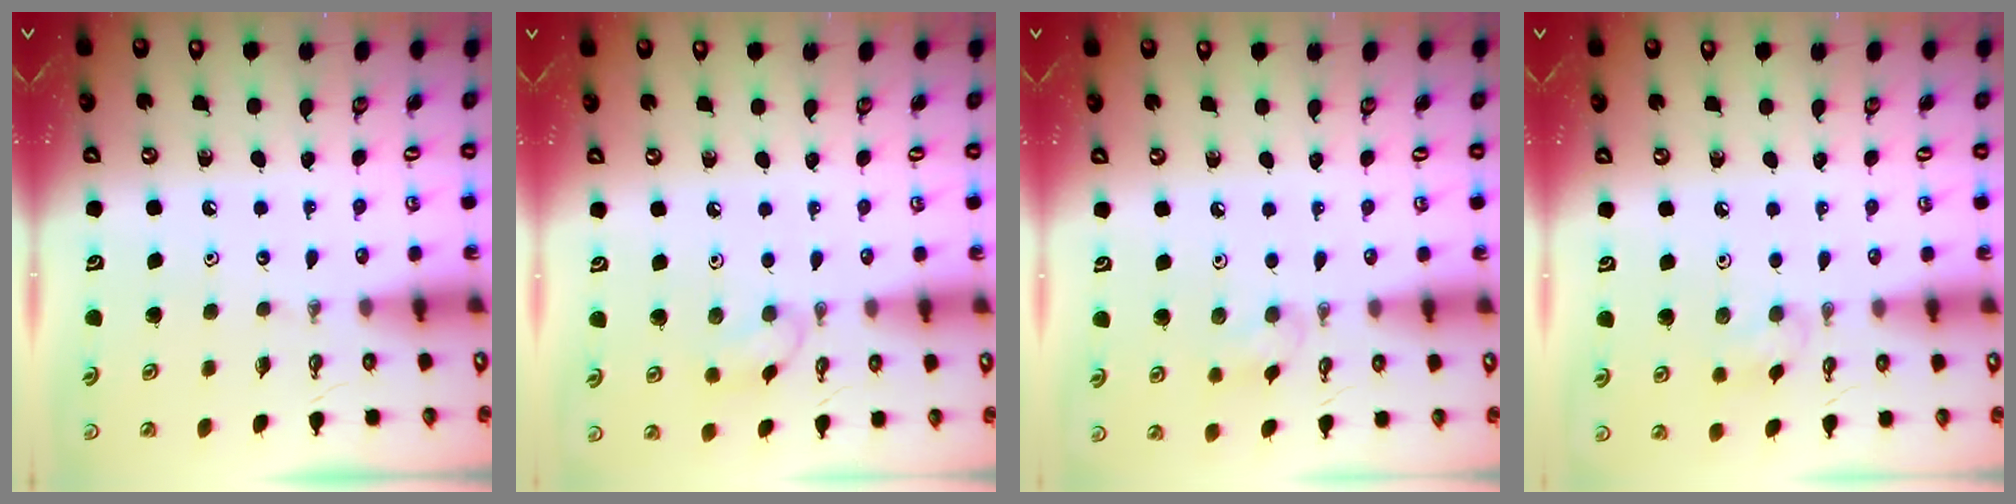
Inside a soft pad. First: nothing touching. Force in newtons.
{"total": 6.8, "press": 6.8, "slide": 0.7}
{"total": 6.3, "press": 5.5, "slide": 3.1}
{"total": 6.7, "press": 6.6, "slide": 0.8}